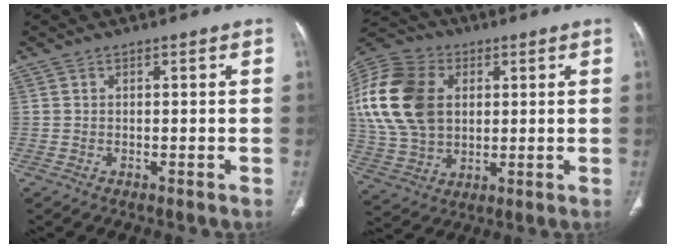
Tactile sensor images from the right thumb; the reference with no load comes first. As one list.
[{"total": 21.4, "force": [4.1, 15.4, 14.2], "torque": [-0.297, 0.004, 0.079]}]